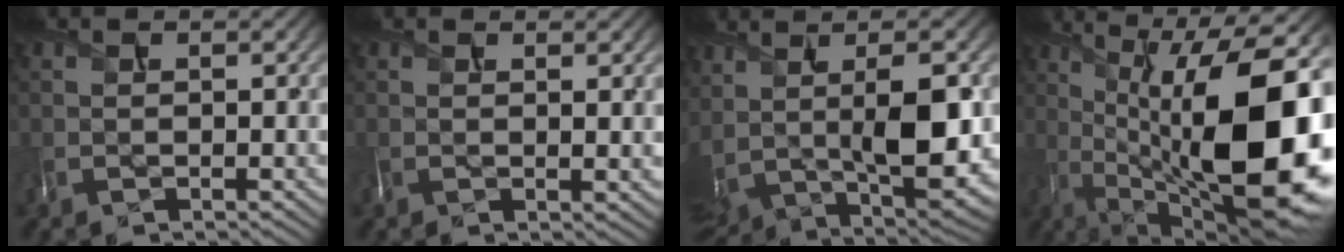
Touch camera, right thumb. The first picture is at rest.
{"total": 1.9, "force": [0.6, 0.4, 1.8], "torque": [-0.033, 0.001, 0.011]}
{"total": 12.7, "force": [2.0, 5.9, 11.0], "torque": [-0.224, -0.009, 0.061]}
{"total": 20.0, "force": [-0.5, 8.0, 18.3], "torque": [-0.252, 0.014, -0.010]}